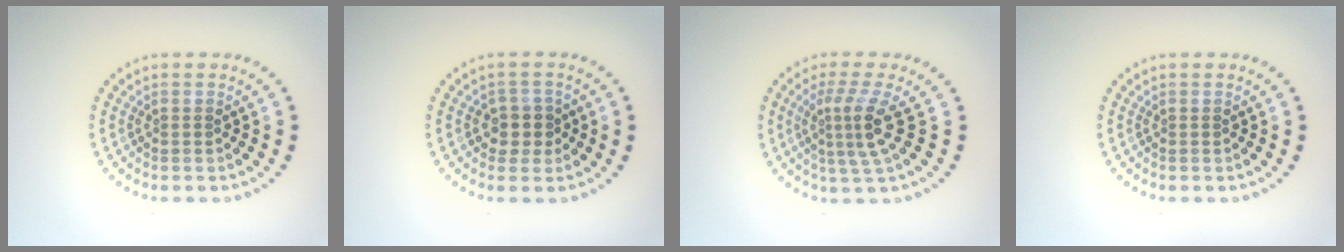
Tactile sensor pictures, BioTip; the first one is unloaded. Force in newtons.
{"total": 2.3, "press": 2.0, "slide": 1.2}
{"total": 3.5, "press": 2.5, "slide": 2.6}
{"total": 0.0}